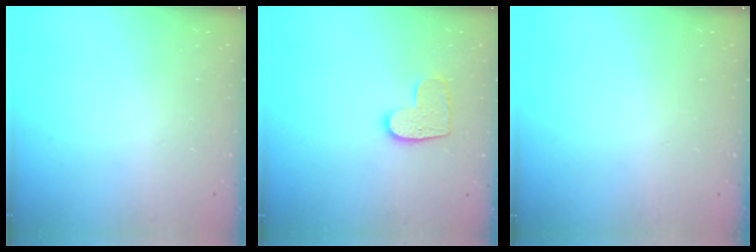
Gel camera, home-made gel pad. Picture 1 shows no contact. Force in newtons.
{"total": 9.2, "press": 9.2, "slide": 0.3}
{"total": 0.0}